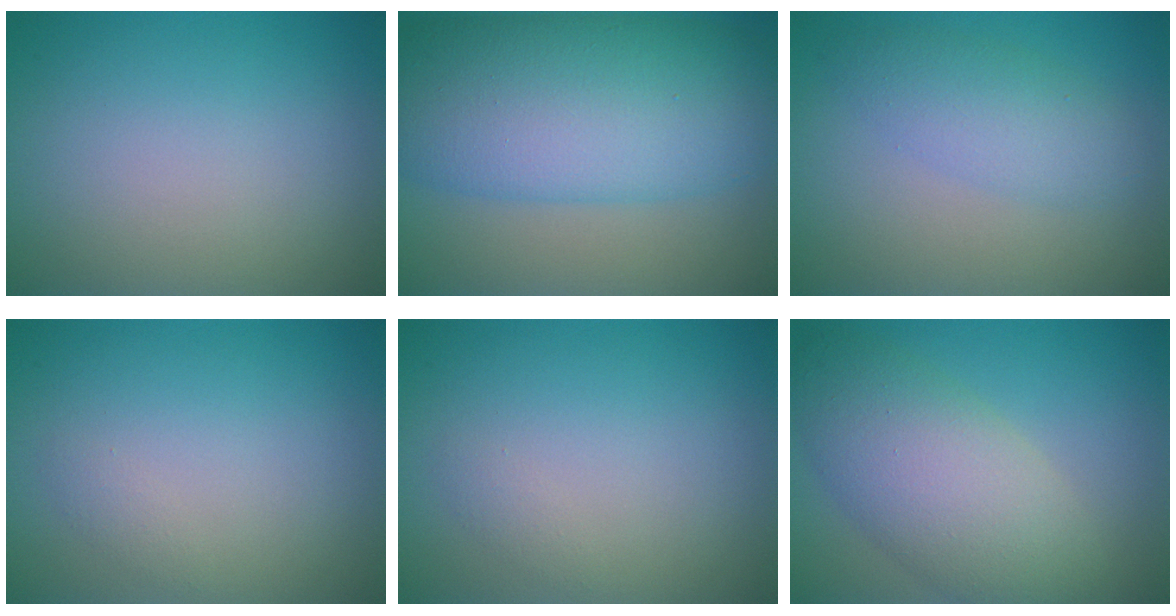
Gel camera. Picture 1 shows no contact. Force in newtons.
{"total": 12.4, "press": 12.4, "slide": 0.2}
{"total": 3.4, "press": 3.4, "slide": 0.1}
{"total": 0.6, "press": 0.6, "slide": 0.1}
{"total": 0.6, "press": 0.6, "slide": 0.1}
{"total": 7.6, "press": 7.6, "slide": 0.1}